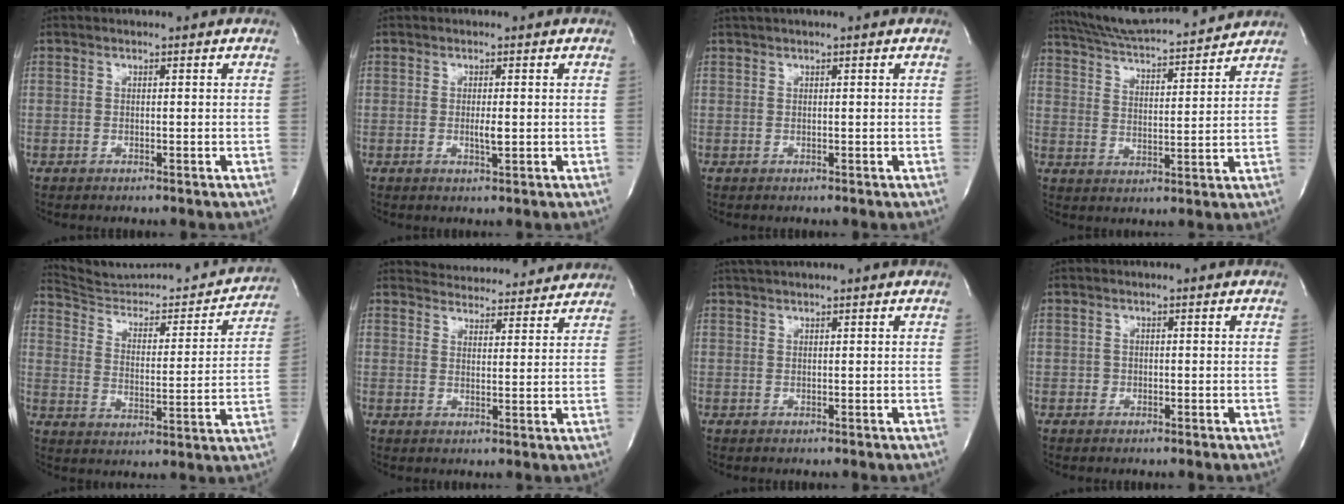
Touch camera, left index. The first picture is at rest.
{"total": 1.5, "force": [-0.3, 0.3, 1.5], "torque": [-0.028, -0.006, -0.004]}
{"total": 0.8, "force": [0.3, -0.2, 0.6], "torque": [-0.015, 0.013, 0.011]}
{"total": 16.9, "force": [15.8, 1.4, 5.7], "torque": [-0.099, 0.016, 0.240]}
{"total": 20.1, "force": [19.5, 3.2, 3.7], "torque": [-0.044, -0.048, 0.266]}
{"total": 12.9, "force": [12.5, 2.7, 1.7], "torque": [-0.011, 0.005, 0.149]}
{"total": 2.7, "force": [2.4, -0.4, 1.2], "torque": [-0.013, 0.022, 0.042]}
{"total": 0.6, "force": [-0.3, 0.5, 0.0], "torque": [0.004, 0.001, -0.007]}